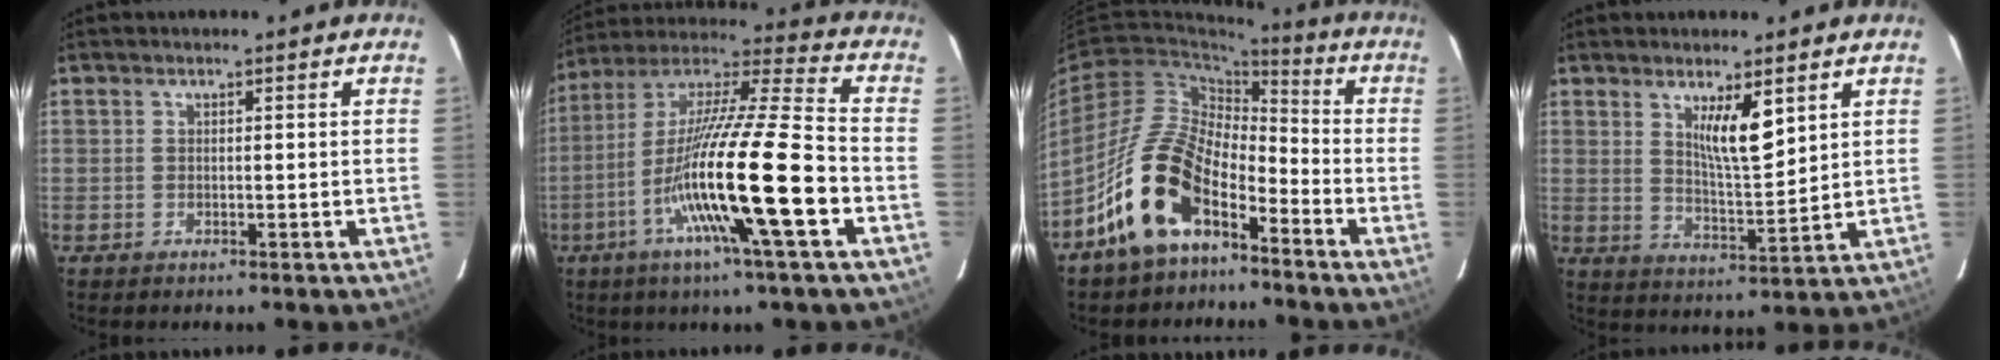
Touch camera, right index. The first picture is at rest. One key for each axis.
{"total": 20.1, "fx": -6.4, "fy": 0.0, "fz": 19.1, "tx": -0.366, "ty": -0.017, "tz": -0.122}
{"total": 12.3, "fx": -7.4, "fy": 5.6, "fz": 8.1, "tx": -0.174, "ty": 0.013, "tz": -0.141}
{"total": 6.9, "fx": 3.5, "fy": 1.2, "fz": 5.9, "tx": -0.103, "ty": -0.014, "tz": 0.067}